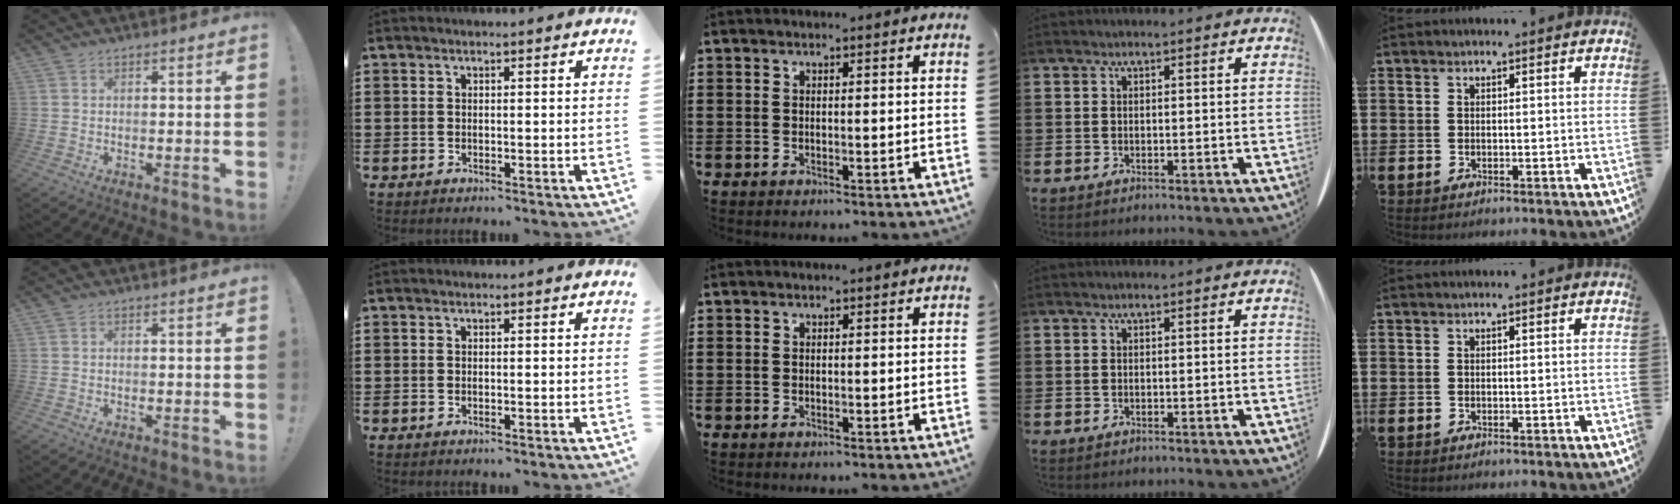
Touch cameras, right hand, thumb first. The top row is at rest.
{}